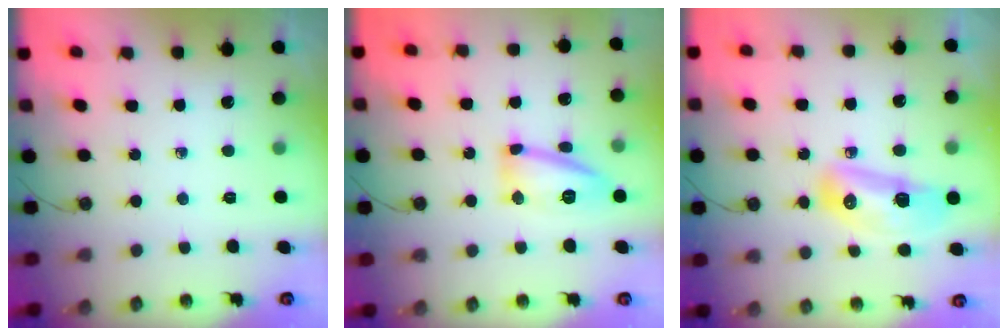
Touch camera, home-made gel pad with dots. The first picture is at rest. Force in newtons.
{"total": 13.8, "press": 13.8, "slide": 1.2}
{"total": 12.0, "press": 11.8, "slide": 2.1}